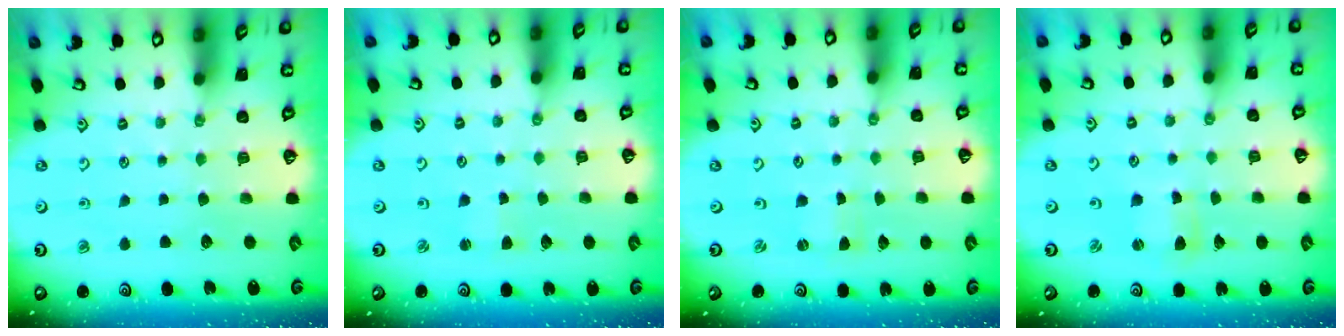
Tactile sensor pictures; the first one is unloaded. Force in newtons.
{"total": 1.6, "press": 1.6, "slide": 0.3}
{"total": 0.0}
{"total": 2.1, "press": 2.1, "slide": 0.3}